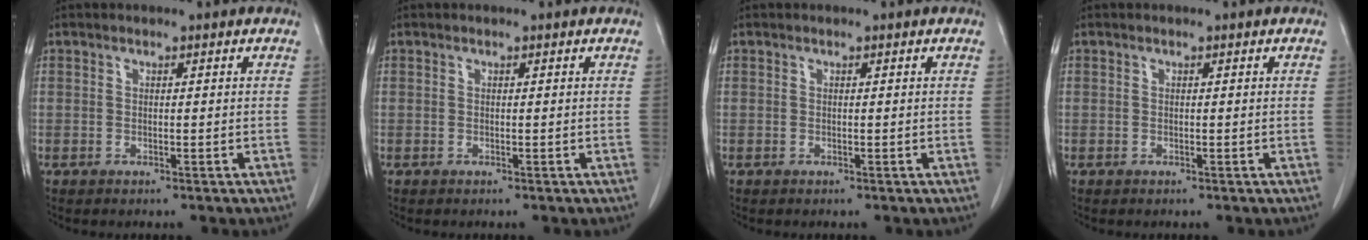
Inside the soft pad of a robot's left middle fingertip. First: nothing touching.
{"total": 0.0}
{"total": 0.0}
{"total": 0.0}